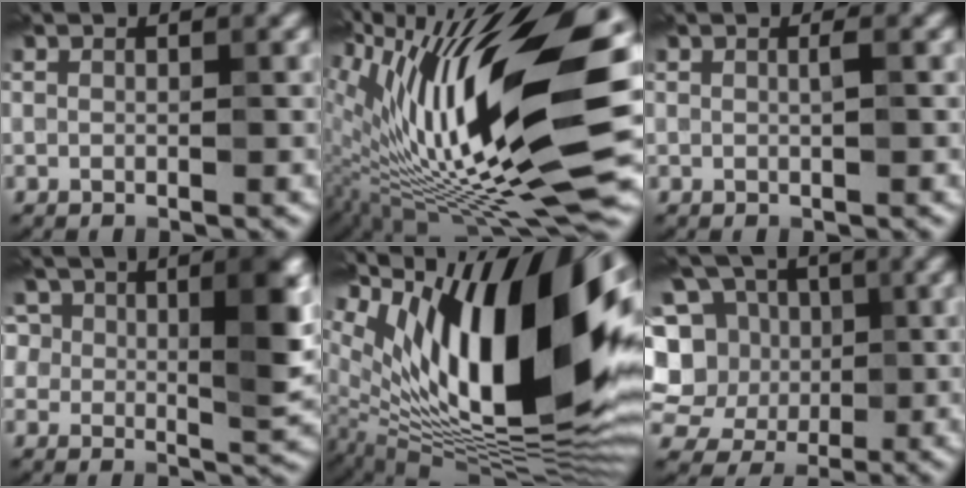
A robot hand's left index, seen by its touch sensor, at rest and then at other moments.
{"total": 17.3, "force": [1.9, 5.2, 16.3], "torque": [-0.288, 0.012, 0.029]}
{"total": 0.7, "force": [0.1, 0.1, 0.7], "torque": [-0.012, 0.003, 0.001]}
{"total": 7.3, "force": [2.1, 4.0, 5.7], "torque": [-0.081, 0.000, 0.027]}
{"total": 18.9, "force": [6.4, 7.6, 16.1], "torque": [-0.254, 0.018, 0.110]}
{"total": 9.5, "force": [1.2, 8.5, 4.1], "torque": [-0.102, 0.050, -0.017]}